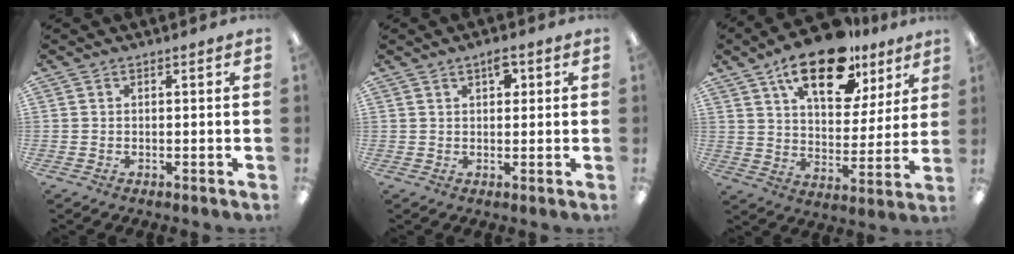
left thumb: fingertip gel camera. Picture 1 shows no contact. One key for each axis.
{"total": 3.9, "fx": 2.0, "fy": 2.0, "fz": 2.7, "tx": -0.026, "ty": -0.007, "tz": 0.027}
{"total": 16.0, "fx": 10.1, "fy": 8.4, "fz": 9.2, "tx": -0.126, "ty": -0.045, "tz": 0.171}